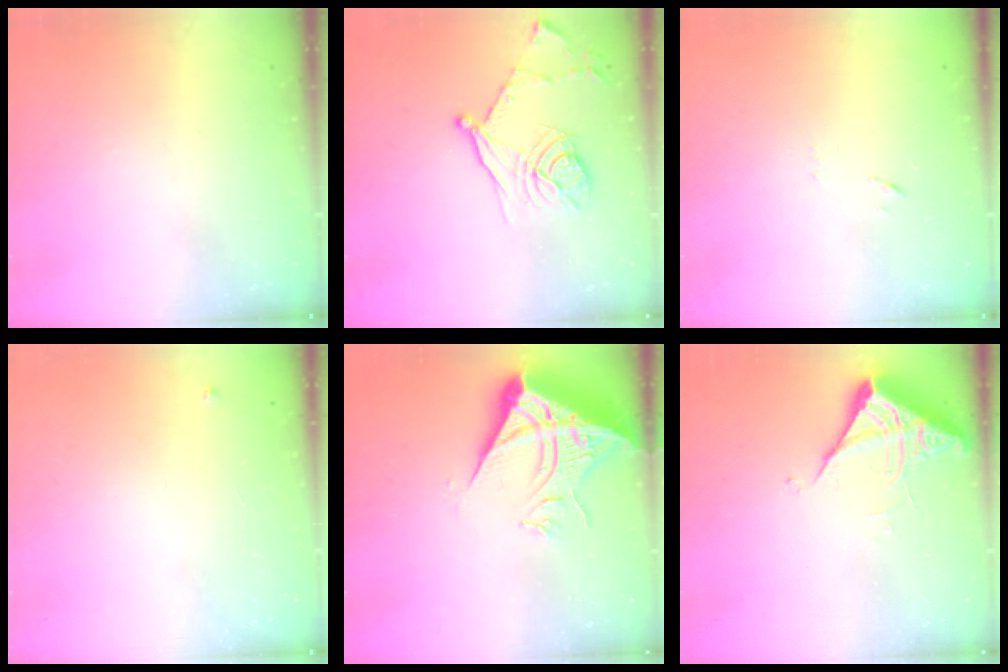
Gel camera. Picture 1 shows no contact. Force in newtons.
{"total": 13.8, "press": 13.7, "slide": 1.8}
{"total": 7.2, "press": 7.2, "slide": 0.6}
{"total": 3.1, "press": 3.1, "slide": 0.5}
{"total": 10.3, "press": 10.3, "slide": 1.2}
{"total": 5.4, "press": 5.4, "slide": 0.3}